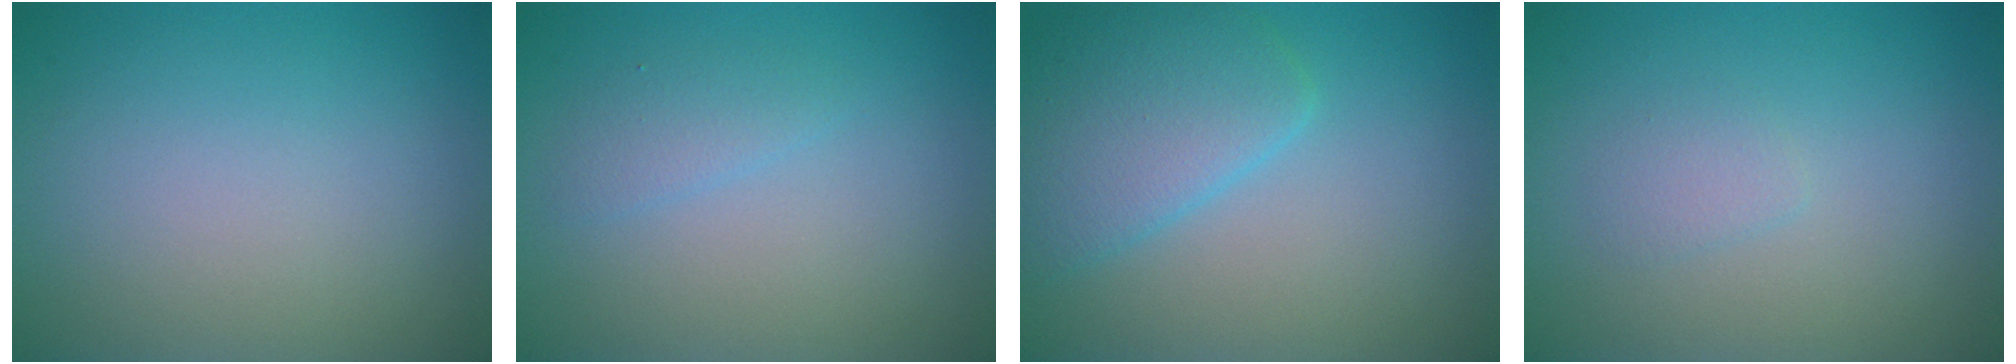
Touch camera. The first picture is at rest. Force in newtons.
{"total": 1.2, "press": 1.2, "slide": 0.1}
{"total": 4.7, "press": 4.7, "slide": 0.3}
{"total": 1.0, "press": 1.0, "slide": 0.1}